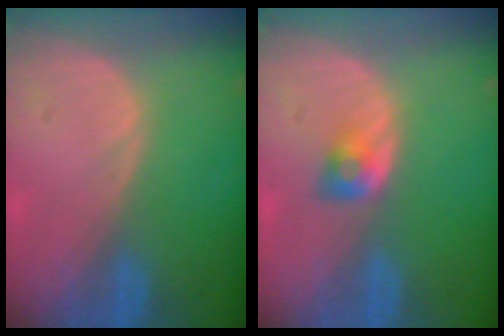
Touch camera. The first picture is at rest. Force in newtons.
{"total": 2.8, "press": 2.5, "slide": 1.3}